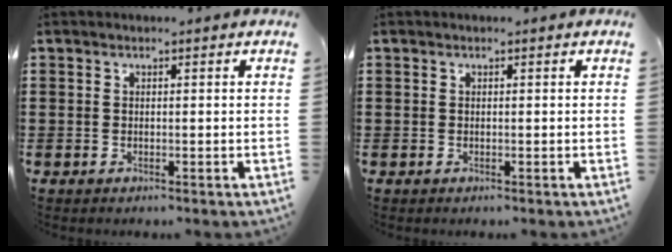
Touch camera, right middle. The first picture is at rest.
{"total": 0.0}